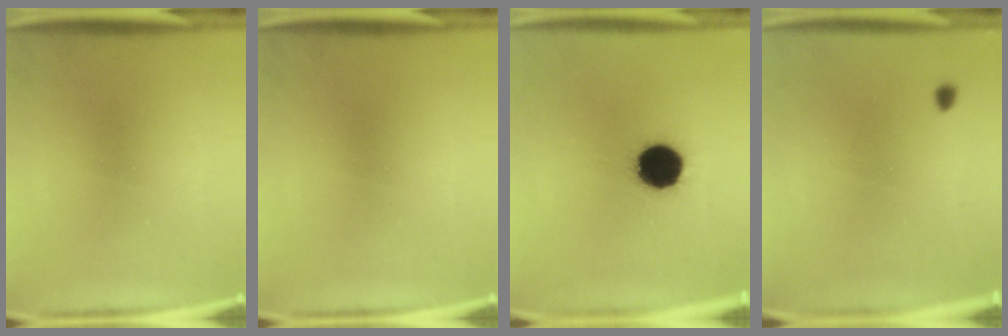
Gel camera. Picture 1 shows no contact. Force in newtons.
{"total": 0.0}
{"total": 14.3}
{"total": 0.9}